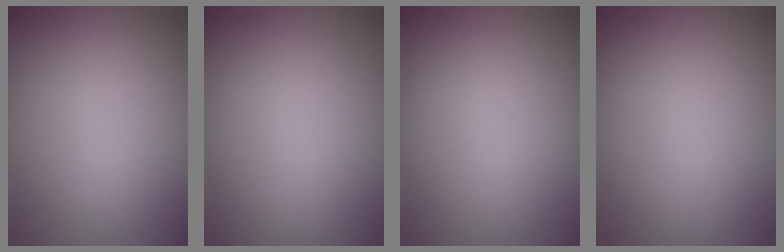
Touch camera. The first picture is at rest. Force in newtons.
{"total": 0.0}
{"total": 0.0}
{"total": 0.0}